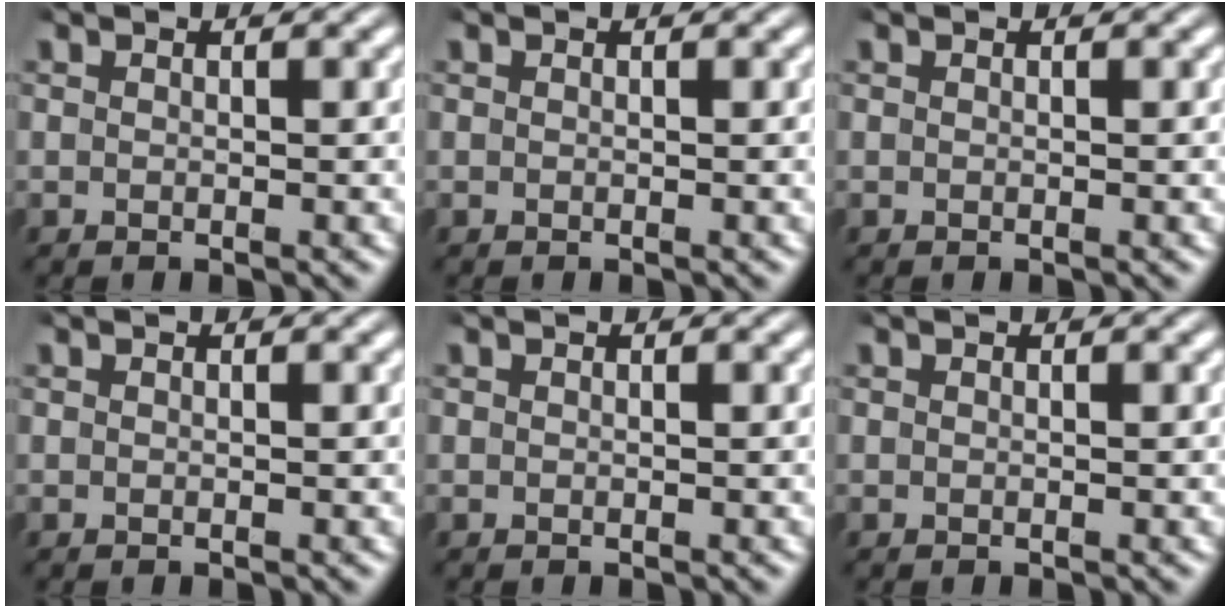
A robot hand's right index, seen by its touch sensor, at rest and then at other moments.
{"total": 0.0}
{"total": 0.0}
{"total": 0.0}
{"total": 0.0}
{"total": 0.0}